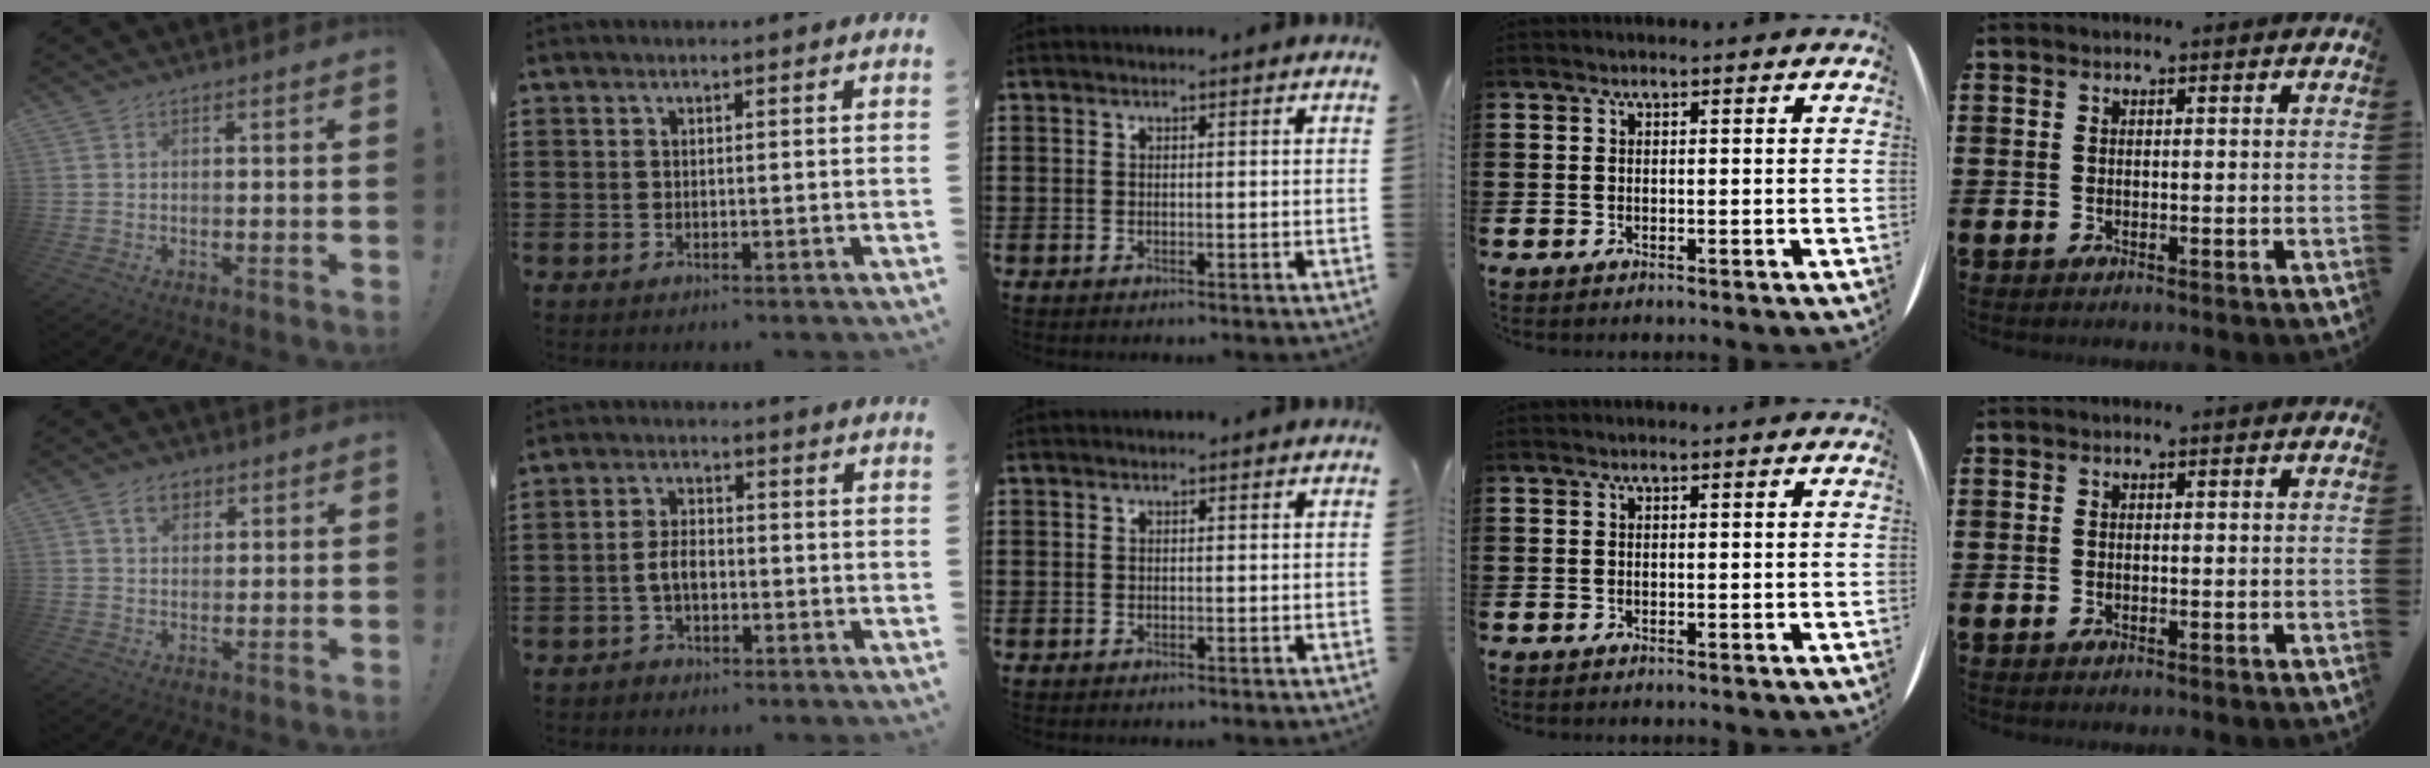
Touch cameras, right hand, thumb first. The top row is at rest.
{"thumb": {"total": 5.1, "force": [2.7, 3.4, 2.7], "torque": [-0.038, -0.003, 0.048]}, "index": {"total": 3.8, "force": [-1.2, 2.2, 2.9], "torque": [-0.070, 0.001, -0.027]}}